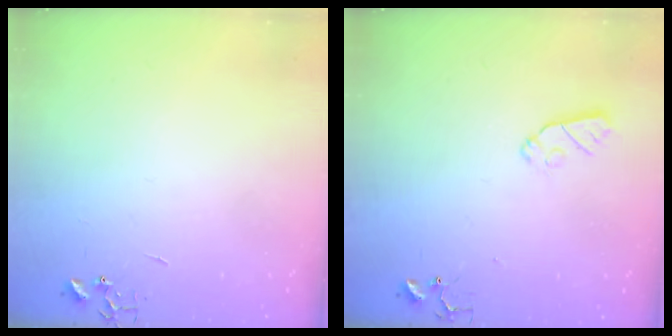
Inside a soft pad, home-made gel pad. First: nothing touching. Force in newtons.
{"total": 6.6, "press": 6.6, "slide": 0.2}